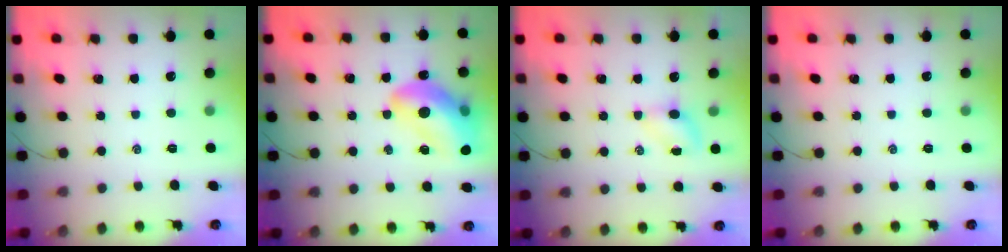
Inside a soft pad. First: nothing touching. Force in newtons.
{"total": 18.7, "press": 18.3, "slide": 4.0}
{"total": 3.9, "press": 3.8, "slide": 1.0}
{"total": 0.0}